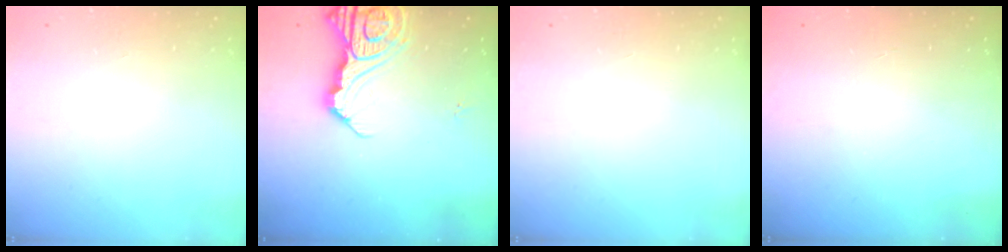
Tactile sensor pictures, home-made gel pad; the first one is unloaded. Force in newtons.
{"total": 13.1, "press": 13.1, "slide": 1.4}
{"total": 0.0}
{"total": 0.0}